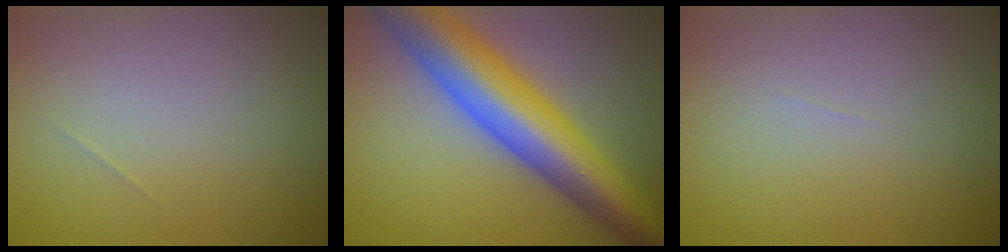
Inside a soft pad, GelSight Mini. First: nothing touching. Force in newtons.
{"total": 10.6, "press": 10.6, "slide": 0.0}
{"total": 0.0}